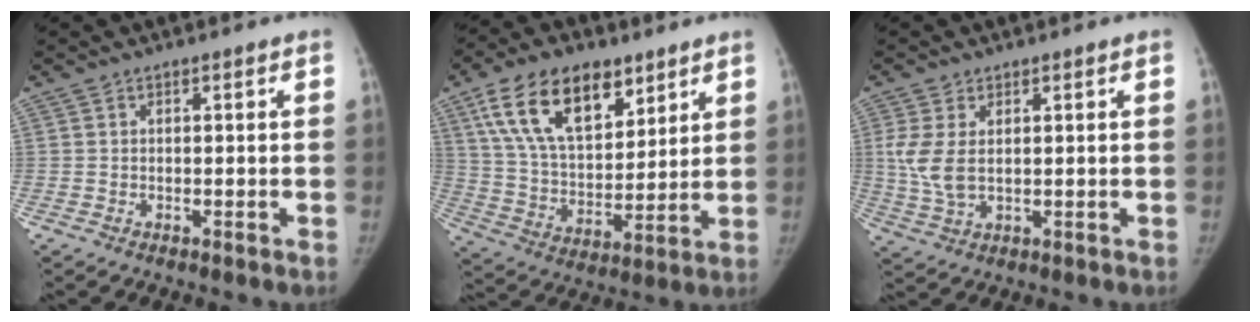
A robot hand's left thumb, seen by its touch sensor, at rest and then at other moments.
{"total": 19.3, "force": [10.6, 10.4, 12.4], "torque": [-0.180, -0.035, 0.196]}
{"total": 6.2, "force": [1.1, 3.6, 4.9], "torque": [-0.113, -0.004, 0.028]}